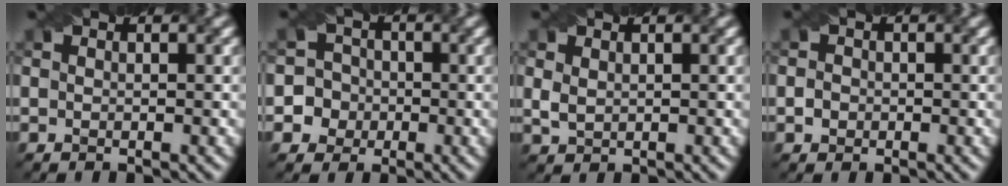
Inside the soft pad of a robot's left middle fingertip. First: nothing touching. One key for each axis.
{"total": 5.8, "fx": -1.8, "fy": 5.4, "fz": 0.5, "tx": 0.002, "ty": 0.014, "tz": -0.057}
{"total": 1.6, "fx": 0.5, "fy": 1.2, "fz": 1.0, "tx": -0.025, "ty": 0.001, "tz": 0.014}
{"total": 1.0, "fx": -0.3, "fy": 0.9, "fz": 0.2, "tx": 0.000, "ty": 0.003, "tz": -0.008}